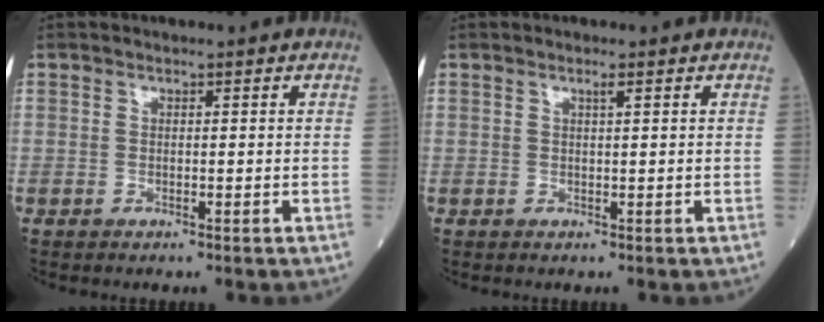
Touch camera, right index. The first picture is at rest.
{"total": 0.9, "force": [0.5, -0.1, 0.7], "torque": [-0.015, -0.001, 0.009]}